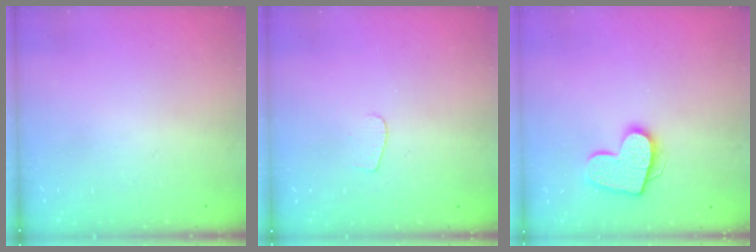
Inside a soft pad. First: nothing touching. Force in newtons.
{"total": 3.5, "press": 3.5, "slide": 0.3}
{"total": 13.5, "press": 13.5, "slide": 0.9}